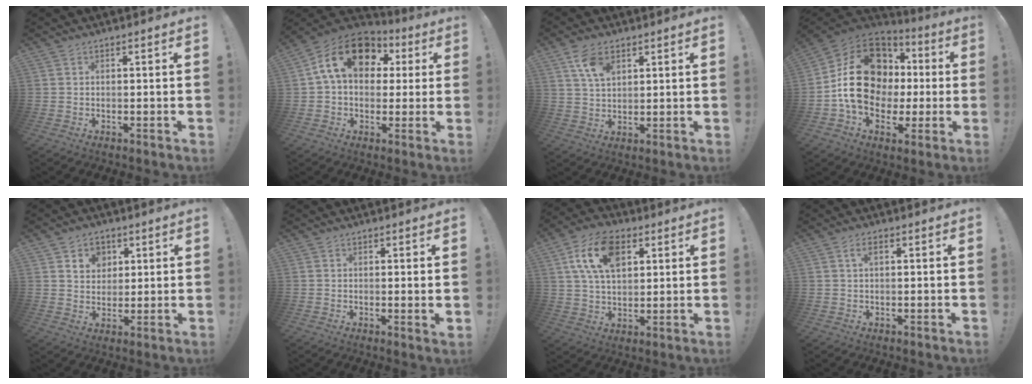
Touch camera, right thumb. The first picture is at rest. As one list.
[{"total": 17.5, "force": [5.7, 11.9, 11.6], "torque": [-0.193, 0.000, 0.103]}, {"total": 7.4, "force": [4.2, 4.3, 4.4], "torque": [-0.071, -0.015, 0.078]}, {"total": 22.3, "force": [0.9, 18.1, 13.1], "torque": [-0.197, 0.018, 0.053]}, {"total": 7.3, "force": [3.4, 6.1, 2.1], "torque": [-0.022, -0.018, 0.064]}, {"total": 1.8, "force": [0.7, -0.1, 1.7], "torque": [-0.014, -0.006, 0.008]}, {"total": 15.6, "force": [6.2, 9.6, 10.6], "torque": [-0.174, -0.006, 0.115]}, {"total": 2.1, "force": [0.6, 0.8, 1.8], "torque": [-0.028, 0.004, 0.008]}]